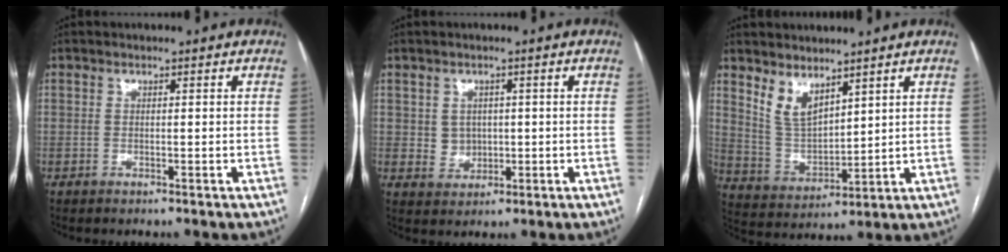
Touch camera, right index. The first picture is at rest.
{"total": 3.5, "force": [0.4, 3.3, 1.2], "torque": [-0.015, 0.007, 0.014]}
{"total": 7.1, "force": [5.1, 3.2, 3.9], "torque": [-0.079, -0.004, 0.115]}